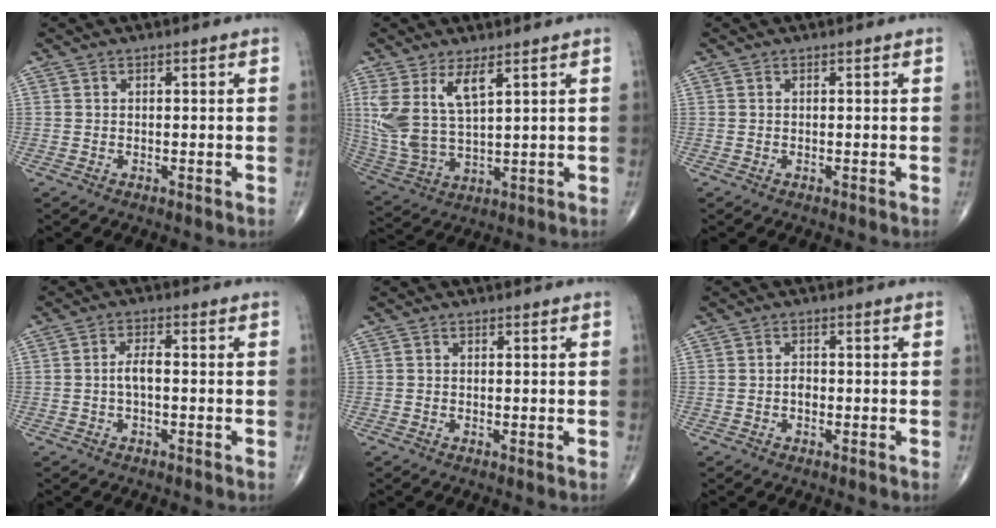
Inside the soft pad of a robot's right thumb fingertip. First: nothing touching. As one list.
[{"total": 10.7, "force": [4.7, 4.2, 8.7], "torque": [-0.190, -0.023, 0.109]}, {"total": 0.0}, {"total": 2.9, "force": [-0.4, 1.2, 2.7], "torque": [-0.053, 0.011, -0.010]}, {"total": 0.0}, {"total": 1.4, "force": [-0.4, 0.9, 1.0], "torque": [-0.012, 0.004, -0.008]}]